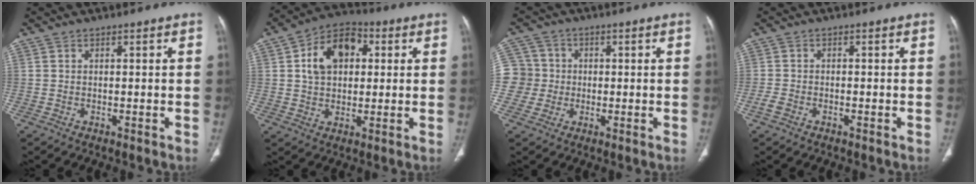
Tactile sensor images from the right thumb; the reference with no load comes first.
{"total": 11.9, "force": [2.7, 8.3, 8.1], "torque": [-0.111, 0.012, 0.035]}
{"total": 7.4, "force": [-0.6, 7.3, 0.8], "torque": [0.002, 0.016, -0.014]}
{"total": 1.9, "force": [-1.0, 1.2, 1.2], "torque": [-0.033, 0.001, -0.019]}